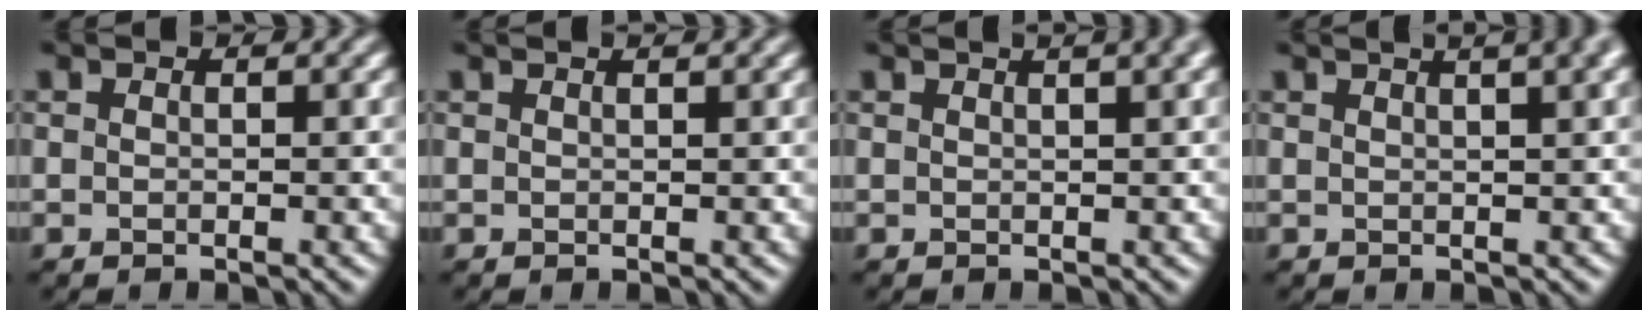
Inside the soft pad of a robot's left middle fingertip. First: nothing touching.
{"total": 1.8, "force": [1.4, 0.6, 0.9], "torque": [0.005, 0.013, -0.003]}
{"total": 6.5, "force": [4.0, 2.7, 4.4], "torque": [-0.026, 0.054, 0.033]}
{"total": 9.4, "force": [5.7, 3.9, 6.4], "torque": [-0.027, 0.065, 0.044]}